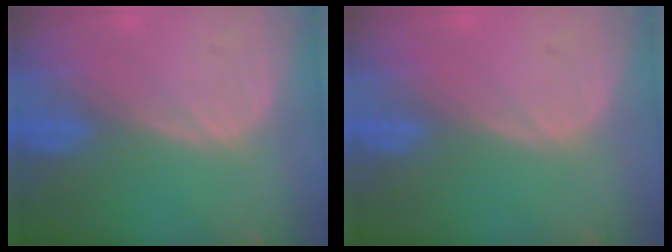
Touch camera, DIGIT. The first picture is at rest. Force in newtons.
{"total": 0.0}